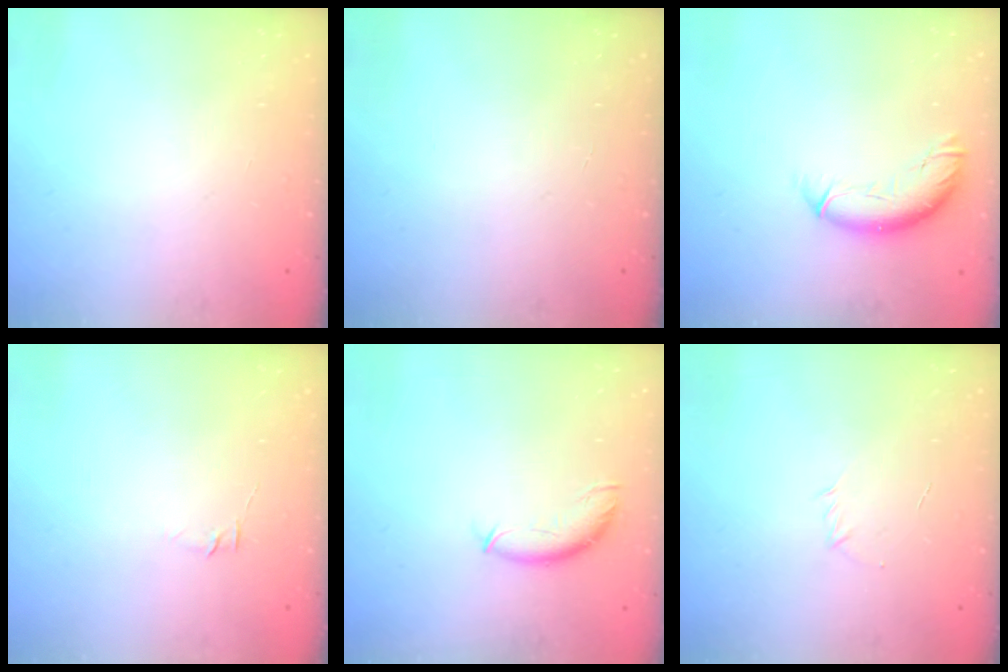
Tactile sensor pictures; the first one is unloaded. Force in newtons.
{"total": 0.0}
{"total": 9.7, "press": 9.6, "slide": 0.9}
{"total": 3.8, "press": 3.7, "slide": 0.9}
{"total": 8.2, "press": 8.2, "slide": 0.4}
{"total": 2.8, "press": 2.7, "slide": 0.8}